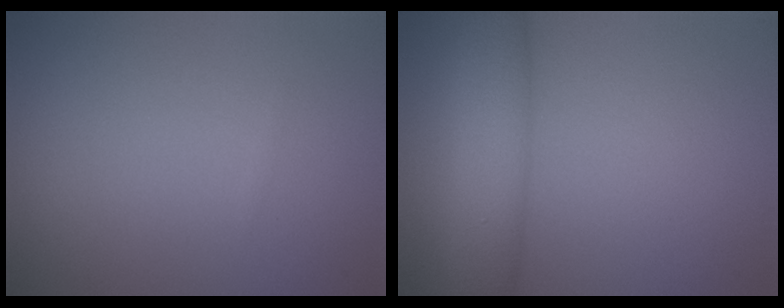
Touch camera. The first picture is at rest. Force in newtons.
{"total": 5.6, "press": 5.6, "slide": 0.1}